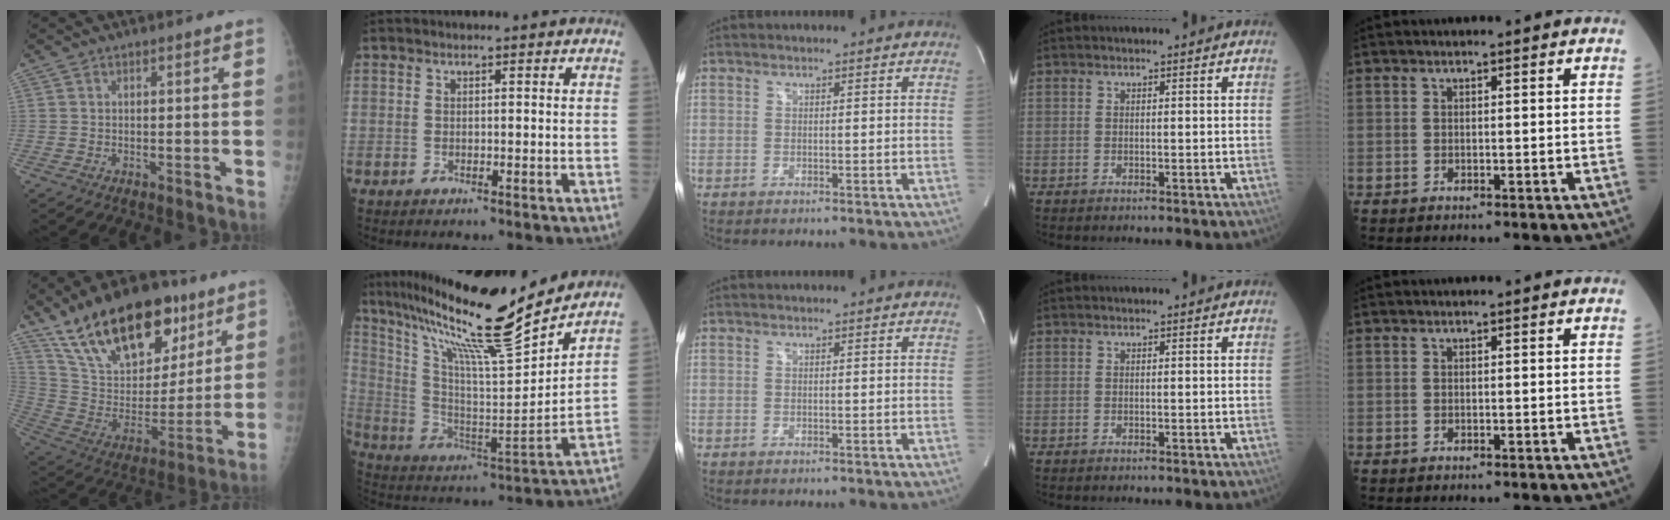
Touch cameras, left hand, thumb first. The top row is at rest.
{"thumb": {"total": 25.9, "force": [16.3, 12.7, 15.7], "torque": [-0.226, -0.043, 0.284]}, "index": {"total": 22.1, "force": [18.2, -0.4, 12.5], "torque": [-0.221, -0.025, 0.304]}}